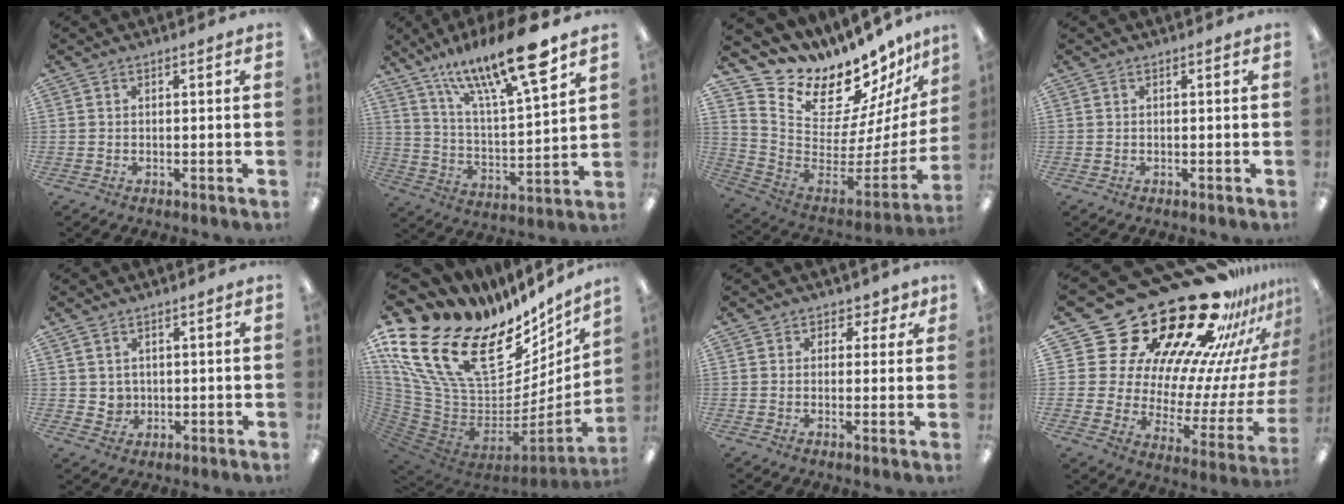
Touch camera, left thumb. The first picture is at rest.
{"total": 19.4, "force": [14.5, 3.9, 12.3], "torque": [-0.204, -0.088, 0.236]}
{"total": 13.8, "force": [11.7, 5.9, 4.1], "torque": [-0.078, -0.134, 0.211]}
{"total": 0.0}
{"total": 3.3, "force": [1.8, 2.8, 0.3], "torque": [0.001, -0.010, 0.031]}
{"total": 25.5, "force": [13.8, 13.5, 16.6], "torque": [-0.317, -0.114, 0.282]}
{"total": 3.0, "force": [1.3, 2.7, 0.6], "torque": [0.007, -0.001, 0.019]}
{"total": 34.6, "force": [25.2, 16.0, 17.4], "torque": [-0.208, -0.229, 0.479]}